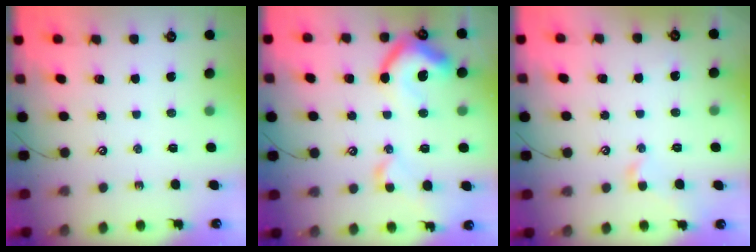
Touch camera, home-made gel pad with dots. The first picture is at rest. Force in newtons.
{"total": 13.1, "press": 13.0, "slide": 1.7}
{"total": 0.6, "press": 0.4, "slide": 0.5}